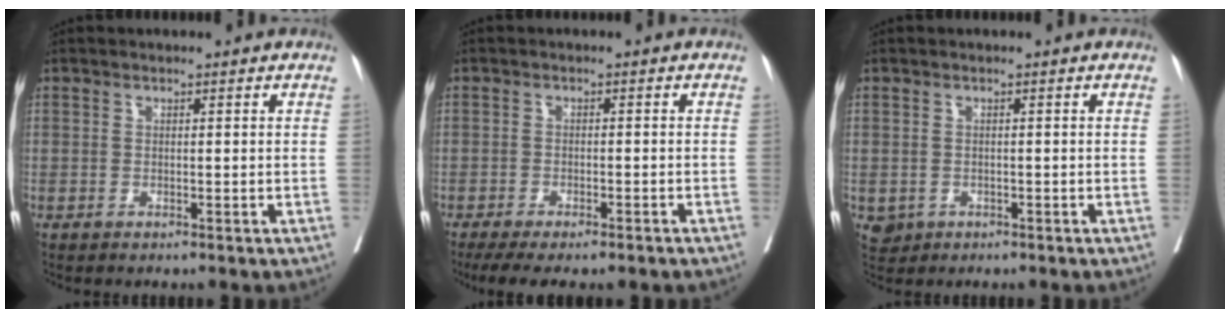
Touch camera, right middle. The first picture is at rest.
{"total": 10.2, "force": [-8.1, 2.0, 5.8], "torque": [-0.080, -0.009, -0.113]}
{"total": 2.1, "force": [-0.6, 1.9, 0.6], "torque": [-0.006, 0.002, -0.001]}